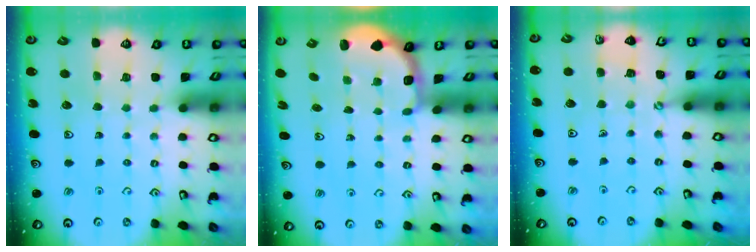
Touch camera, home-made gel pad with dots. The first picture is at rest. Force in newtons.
{"total": 2.3, "press": 2.2, "slide": 0.6}
{"total": 2.1, "press": 2.1, "slide": 0.4}